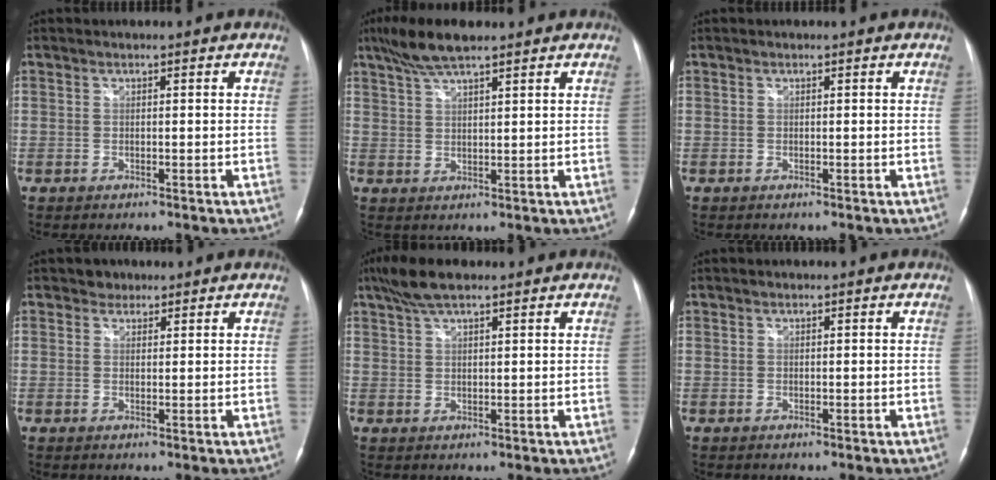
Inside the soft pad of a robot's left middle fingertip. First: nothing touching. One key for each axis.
{"total": 7.0, "fx": 5.3, "fy": 1.0, "fz": 4.3, "tx": -0.091, "ty": 0.019, "tz": 0.098}
{"total": 0.0}
{"total": 1.8, "fx": 1.3, "fy": 1.2, "fz": 0.0, "tx": 0.003, "ty": 0.002, "tz": 0.015}
{"total": 5.9, "fx": 4.4, "fy": 1.3, "fz": 3.7, "tx": -0.082, "ty": 0.019, "tz": 0.082}
{"total": 0.0}